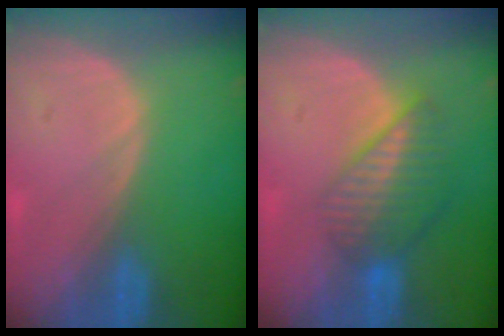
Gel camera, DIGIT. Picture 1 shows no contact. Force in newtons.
{"total": 6.8, "press": 5.9, "slide": 3.4}